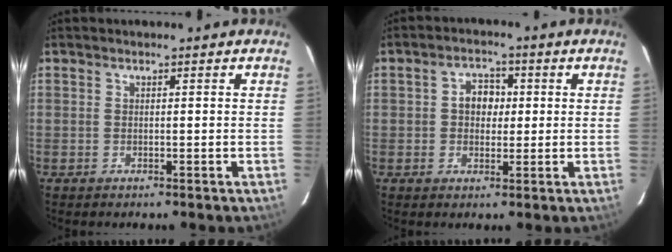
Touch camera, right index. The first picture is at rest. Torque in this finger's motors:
{"motor_torque": [0.23, 0.07, 0.35, 0.04]}